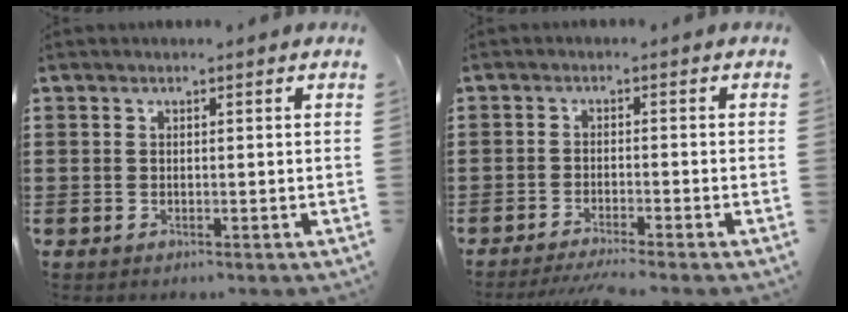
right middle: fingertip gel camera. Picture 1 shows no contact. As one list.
[{"total": 2.5, "force": [-2.2, -0.3, 1.2], "torque": [-0.028, -0.005, -0.045]}]